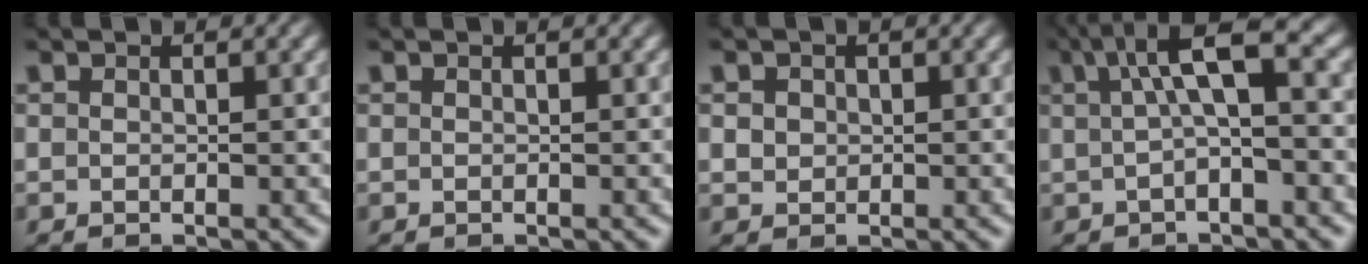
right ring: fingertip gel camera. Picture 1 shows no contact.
{"total": 0.0}
{"total": 1.5, "force": [0.1, 1.4, 0.3], "torque": [-0.014, -0.010, 0.013]}
{"total": 4.9, "force": [0.9, 1.2, 4.7], "torque": [-0.070, 0.022, 0.007]}